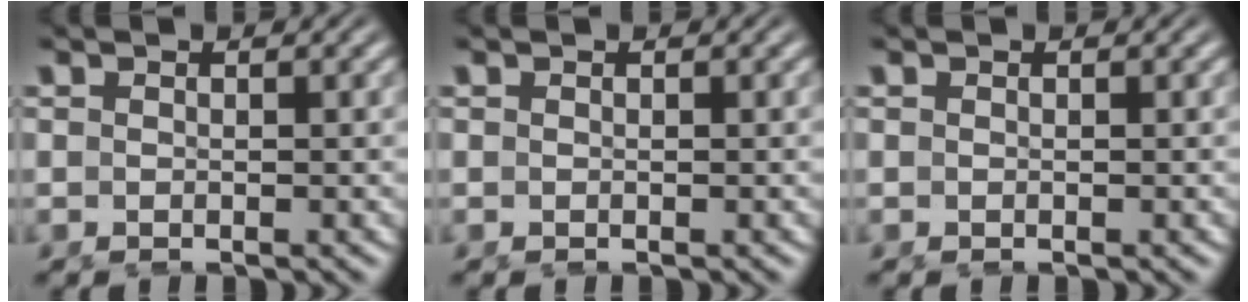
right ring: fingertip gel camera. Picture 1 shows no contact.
{"total": 0.0}
{"total": 0.0}